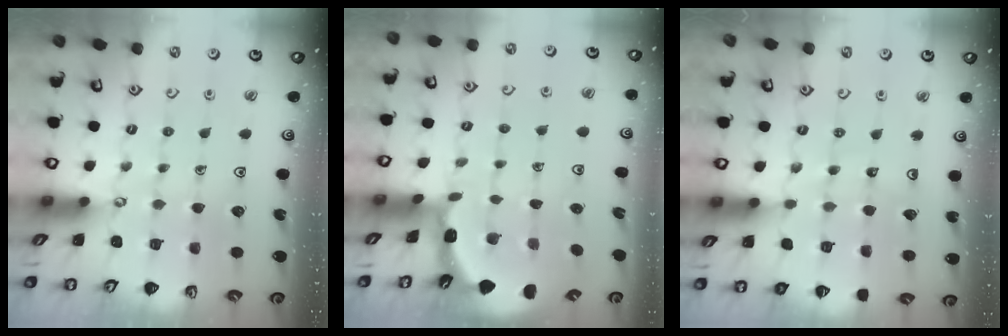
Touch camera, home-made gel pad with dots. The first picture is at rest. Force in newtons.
{"total": 1.6, "press": 1.6, "slide": 0.1}
{"total": 5.7, "press": 5.6, "slide": 1.0}